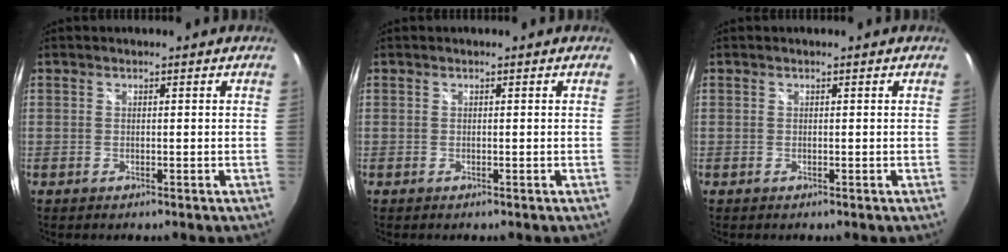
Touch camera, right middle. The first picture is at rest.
{"total": 0.0}
{"total": 0.0}